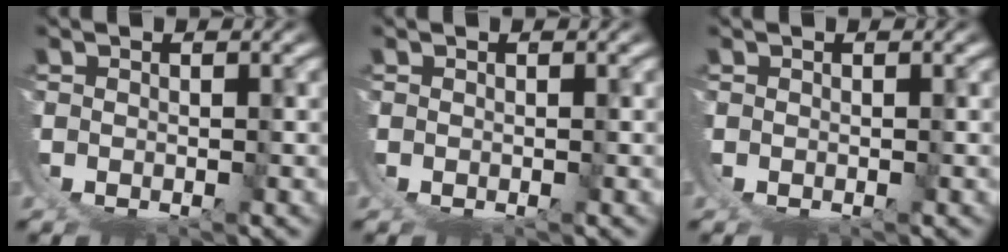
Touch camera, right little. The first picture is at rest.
{"total": 0.0}
{"total": 0.0}